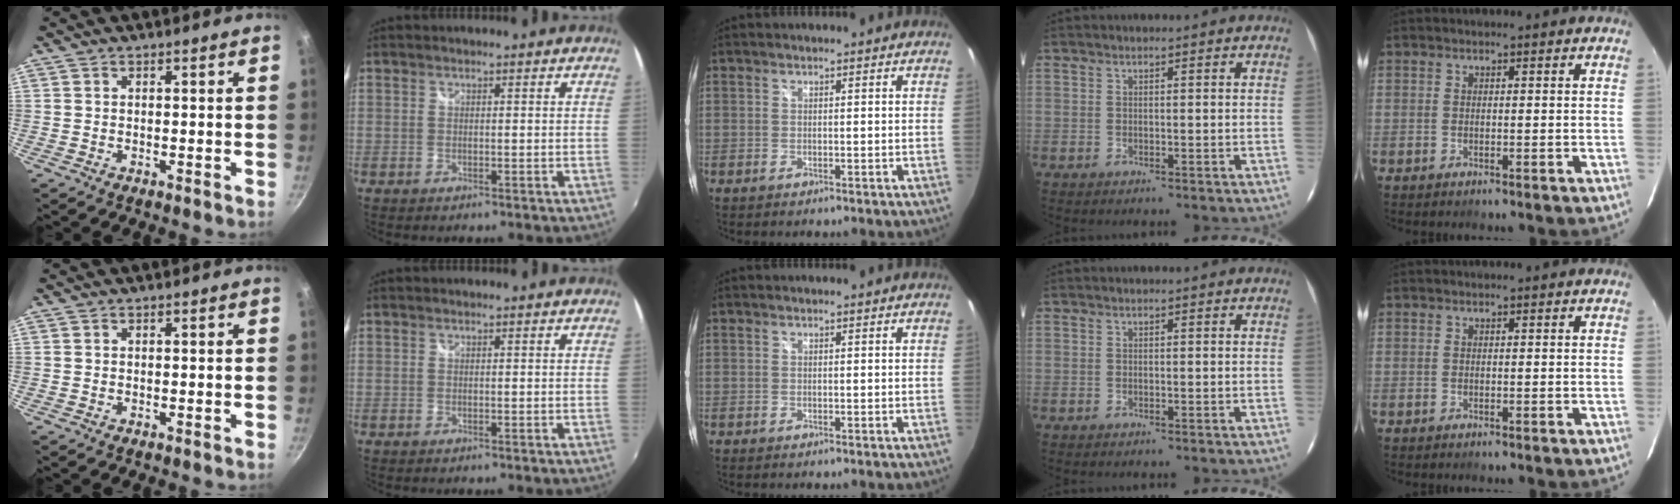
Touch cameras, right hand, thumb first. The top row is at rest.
{}